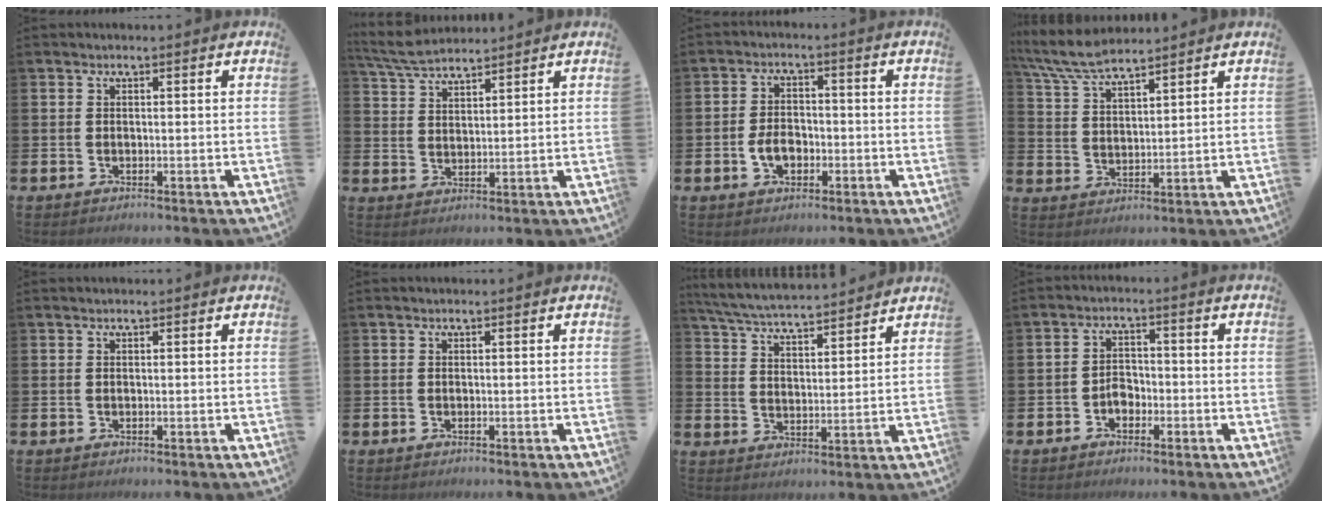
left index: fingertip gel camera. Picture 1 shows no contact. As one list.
[{"total": 5.4, "force": [5.1, 1.0, 1.5], "torque": [-0.043, -0.017, 0.094]}, {"total": 3.9, "force": [-1.1, 2.7, 2.6], "torque": [-0.041, 0.002, -0.024]}, {"total": 6.9, "force": [6.4, 1.0, 2.3], "torque": [-0.065, -0.026, 0.116]}, {"total": 0.0}, {"total": 0.0}, {"total": 5.6, "force": [5.5, 0.2, 1.0], "torque": [-0.039, -0.040, 0.095]}, {"total": 2.5, "force": [-1.3, 1.8, 1.1], "torque": [-0.015, 0.004, -0.031]}]